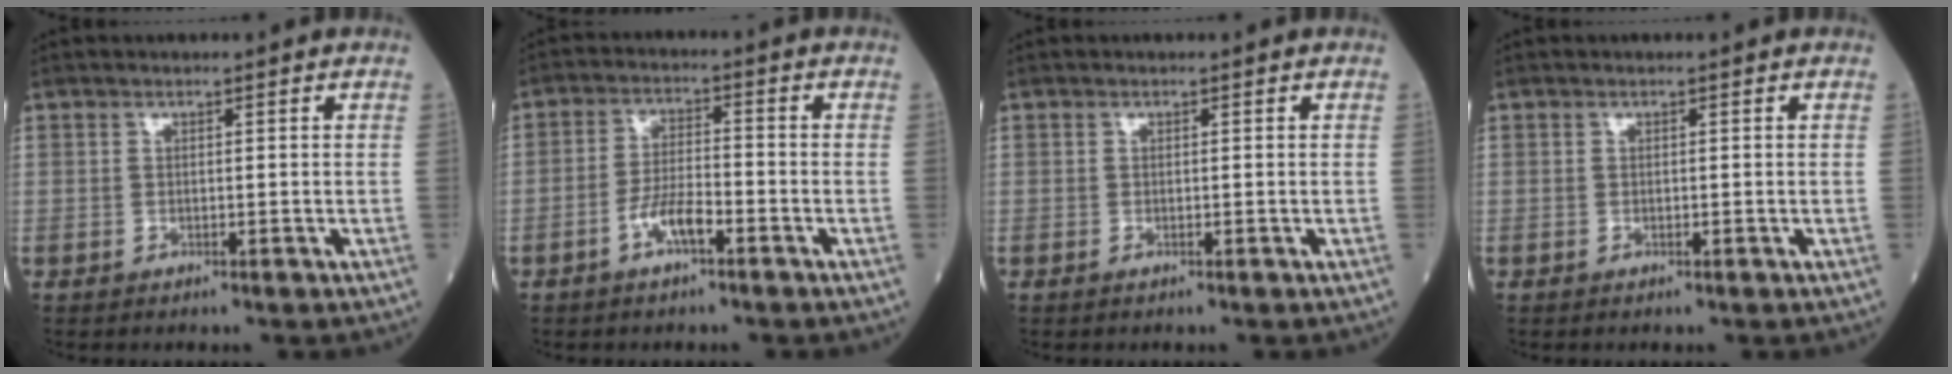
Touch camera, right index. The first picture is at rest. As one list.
[{"total": 4.8, "force": [-2.6, 1.2, 3.9], "torque": [-0.078, 0.007, -0.051]}, {"total": 0.0}, {"total": 0.0}]